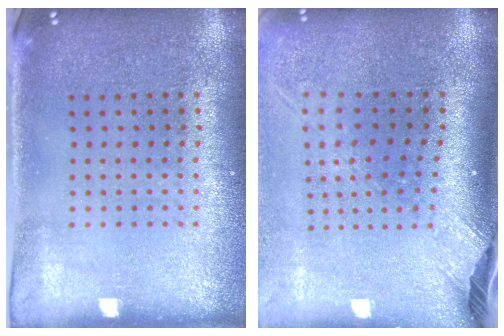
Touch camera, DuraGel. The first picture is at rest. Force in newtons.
{"total": 2.6, "press": 1.8, "slide": 1.8}